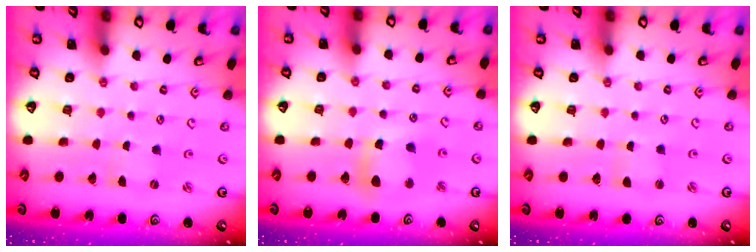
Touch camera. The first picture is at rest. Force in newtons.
{"total": 10.9, "press": 10.9, "slide": 1.3}
{"total": 1.2, "press": 1.2, "slide": 0.0}